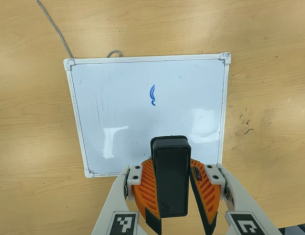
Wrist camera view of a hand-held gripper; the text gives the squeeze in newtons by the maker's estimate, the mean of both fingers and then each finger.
{"total": 7.9, "left": 8.3, "right": 7.5}